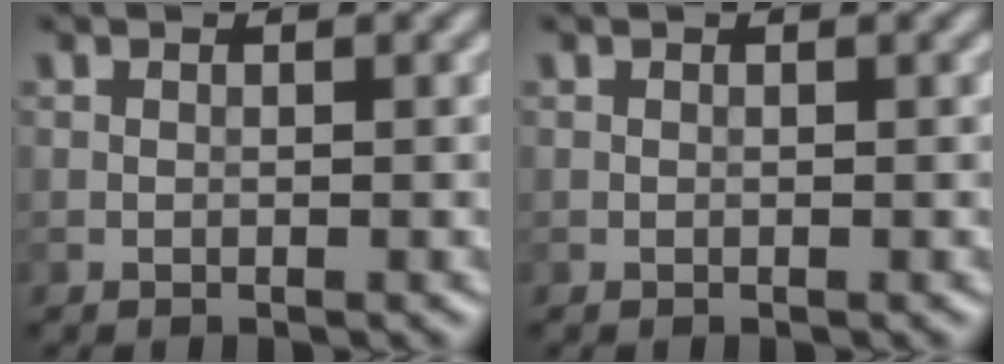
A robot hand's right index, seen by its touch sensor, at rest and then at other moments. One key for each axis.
{"total": 0.0}